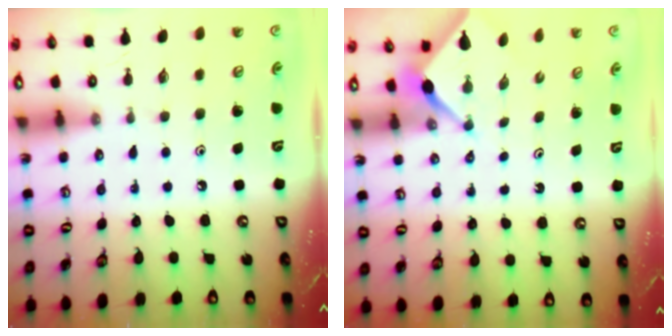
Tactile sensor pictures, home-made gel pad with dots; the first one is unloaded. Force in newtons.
{"total": 2.6, "press": 2.6, "slide": 0.3}